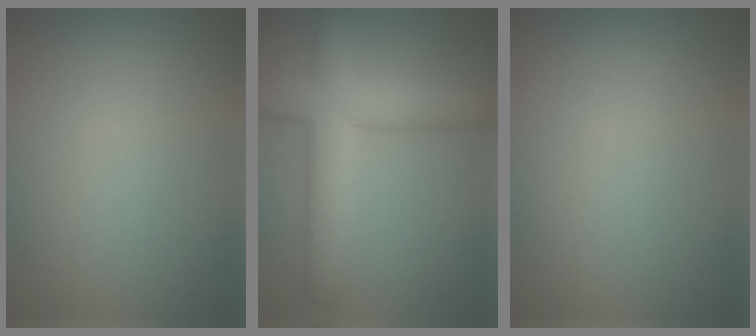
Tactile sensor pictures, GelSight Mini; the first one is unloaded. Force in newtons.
{"total": 7.1, "press": 7.1, "slide": 0.3}
{"total": 0.0}